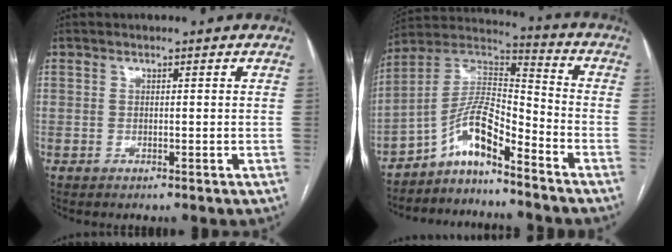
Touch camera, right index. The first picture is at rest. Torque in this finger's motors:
{"motor_torque": [0.31, -0.21, 0.43, 0.13]}